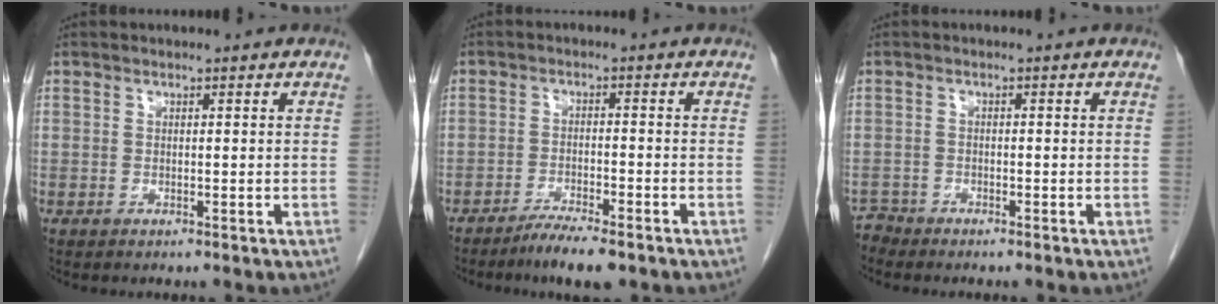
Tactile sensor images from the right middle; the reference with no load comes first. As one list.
[{"total": 5.3, "force": [-4.1, 0.6, 3.4], "torque": [-0.058, -0.009, -0.068]}, {"total": 1.5, "force": [-1.4, 0.0, -0.7], "torque": [0.018, -0.007, -0.028]}]